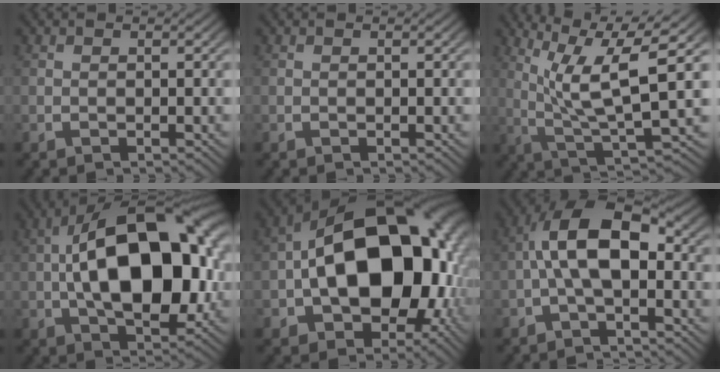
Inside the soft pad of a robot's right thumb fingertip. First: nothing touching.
{"total": 0.0}
{"total": 11.2, "force": [2.5, 5.3, 9.6], "torque": [-0.164, -0.021, 0.044]}
{"total": 19.1, "force": [-0.3, 11.0, 15.6], "torque": [-0.266, -0.035, 0.014]}
{"total": 22.4, "force": [-1.2, 15.0, 16.5], "torque": [-0.293, -0.072, 0.013]}
{"total": 8.9, "force": [-0.4, 5.5, 7.0], "torque": [-0.140, -0.014, -0.008]}